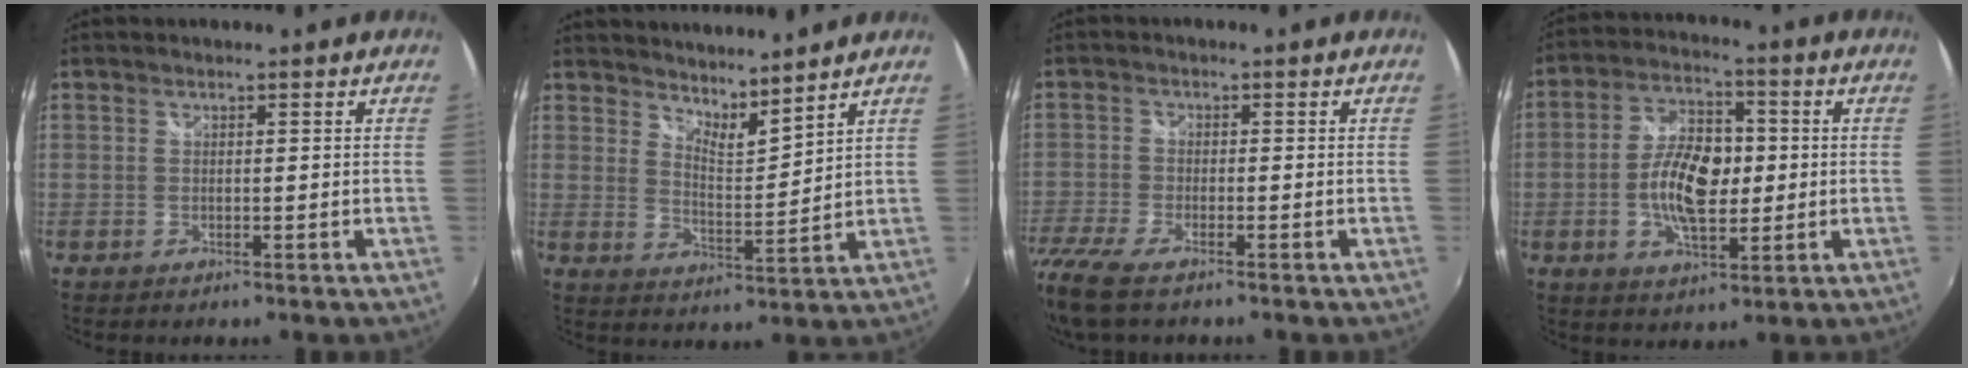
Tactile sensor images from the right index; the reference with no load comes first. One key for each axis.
{"total": 6.1, "fx": 5.7, "fy": 0.9, "fz": 2.0, "tx": -0.029, "ty": -0.014, "tz": 0.093}
{"total": 11.4, "fx": -8.6, "fy": 3.1, "fz": 6.7, "tx": -0.166, "ty": -0.053, "tz": -0.162}
{"total": 11.7, "fx": -0.9, "fy": 6.0, "fz": 10.0, "tx": -0.192, "ty": 0.007, "tz": -0.017}